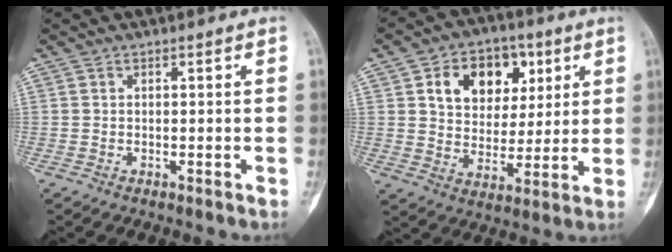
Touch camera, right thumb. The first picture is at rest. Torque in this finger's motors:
{"motor_torque": [-0.41, 0.56, 0.14, 0.07, 0.05]}